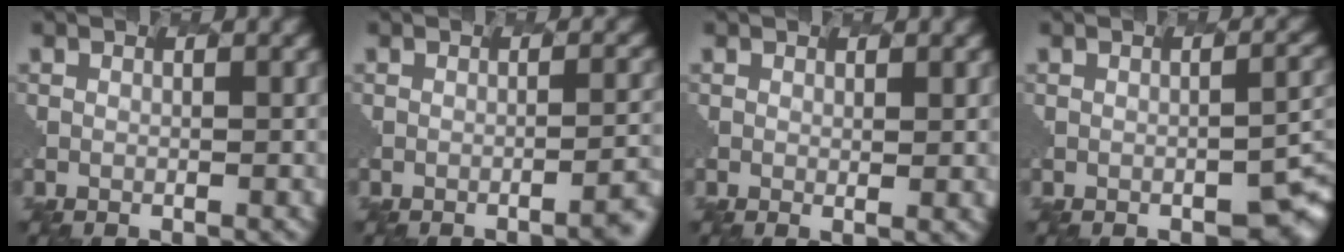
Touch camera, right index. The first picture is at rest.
{"total": 3.2, "force": [-1.4, 1.1, 2.7], "torque": [-0.024, -0.003, -0.015]}
{"total": 0.6, "force": [0.0, -0.2, 0.6], "torque": [-0.016, -0.002, 0.003]}
{"total": 4.7, "force": [-1.8, 1.8, 3.9], "torque": [-0.050, -0.009, -0.011]}